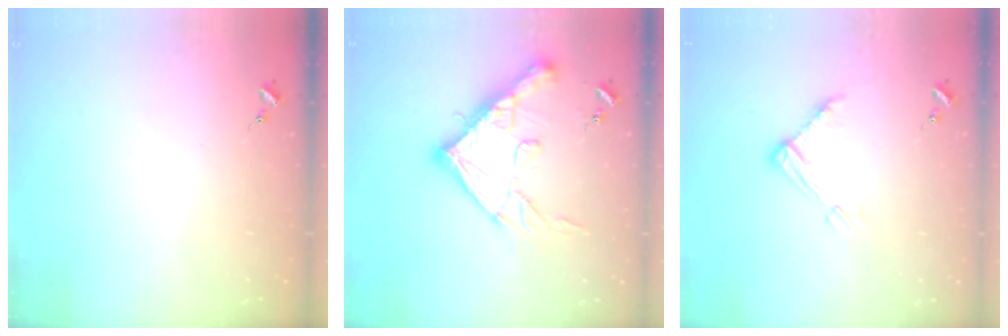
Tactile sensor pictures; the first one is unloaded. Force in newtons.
{"total": 19.6, "press": 19.5, "slide": 2.0}
{"total": 9.1, "press": 9.1, "slide": 0.8}